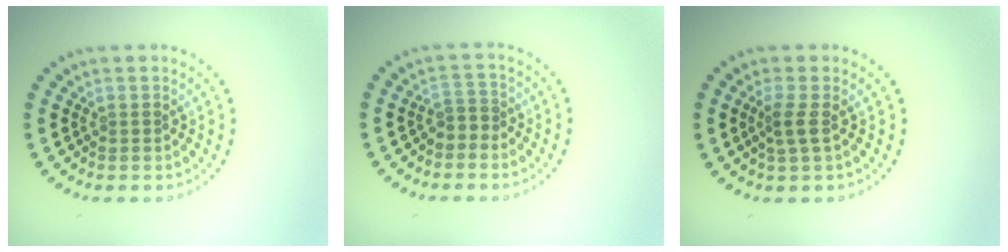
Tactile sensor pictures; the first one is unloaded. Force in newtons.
{"total": 1.6, "press": 1.2, "slide": 1.0}
{"total": 1.6, "press": 1.2, "slide": 1.0}